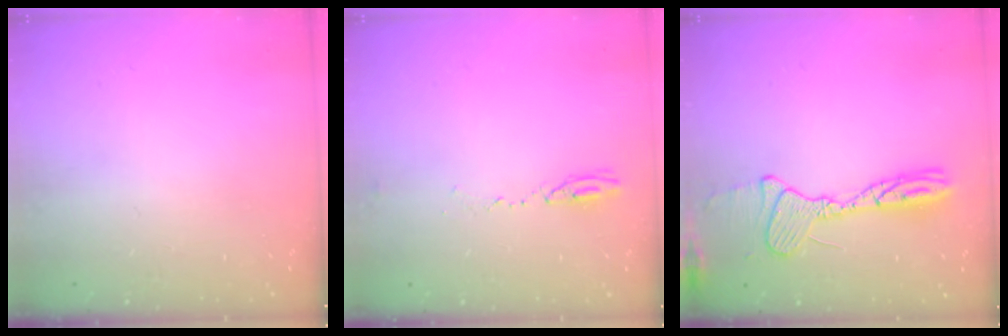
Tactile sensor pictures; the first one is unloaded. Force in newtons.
{"total": 3.9, "press": 3.8, "slide": 1.2}
{"total": 13.1, "press": 13.1, "slide": 0.3}